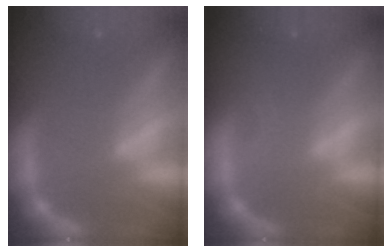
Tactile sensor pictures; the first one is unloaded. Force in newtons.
{"total": 0.9}